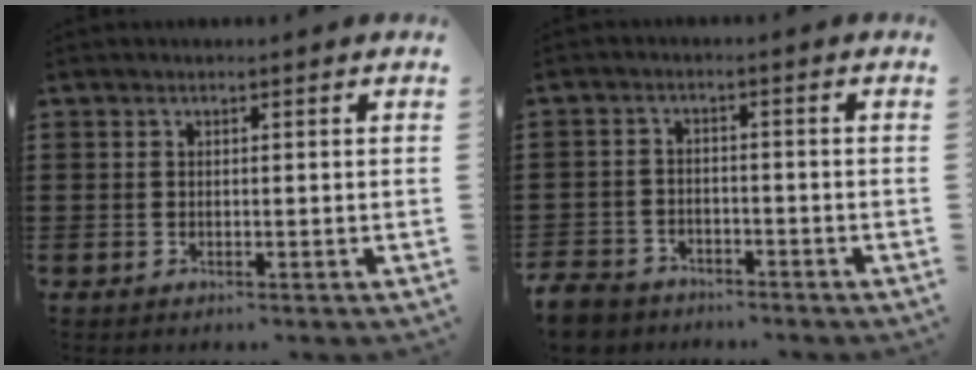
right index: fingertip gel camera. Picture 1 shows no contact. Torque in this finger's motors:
{"motor_torque": [0.27, 1.67, -1.05, -0.21]}